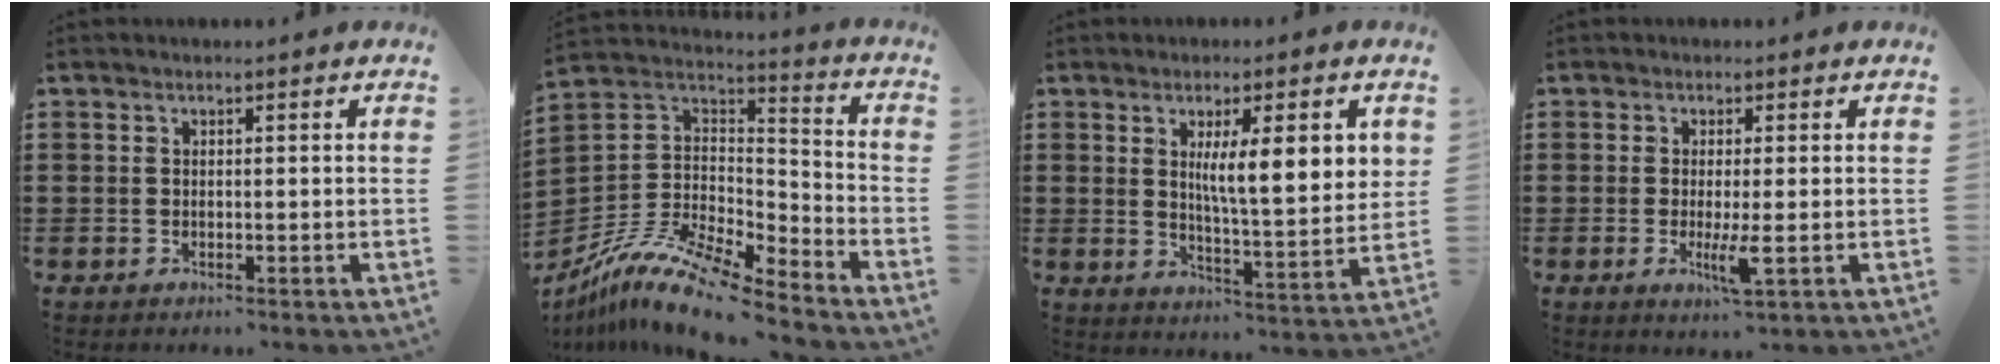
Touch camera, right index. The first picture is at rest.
{"total": 11.8, "force": [-9.6, 2.6, 6.4], "torque": [-0.141, 0.014, -0.193]}
{"total": 9.4, "force": [3.1, 2.0, 8.7], "torque": [-0.146, -0.004, 0.046]}
{"total": 4.1, "force": [-0.9, 0.3, 4.0], "torque": [-0.082, -0.017, -0.019]}